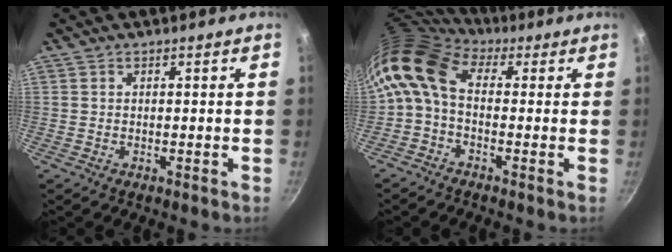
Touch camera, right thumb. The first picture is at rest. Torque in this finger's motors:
{"motor_torque": [1.78, 2.26, 0.98, -0.61, 0.45]}